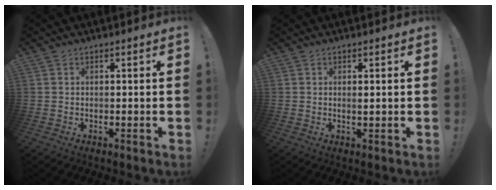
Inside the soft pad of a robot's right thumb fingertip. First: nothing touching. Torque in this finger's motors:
{"motor_torque": [-0.34, 0.03, -0.21, 0.14, 0.05]}